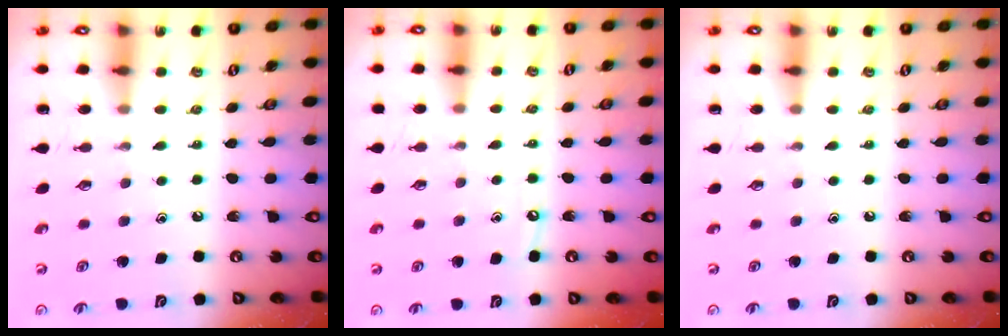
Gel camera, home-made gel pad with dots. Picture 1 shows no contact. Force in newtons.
{"total": 4.7, "press": 4.7, "slide": 0.7}
{"total": 0.0}